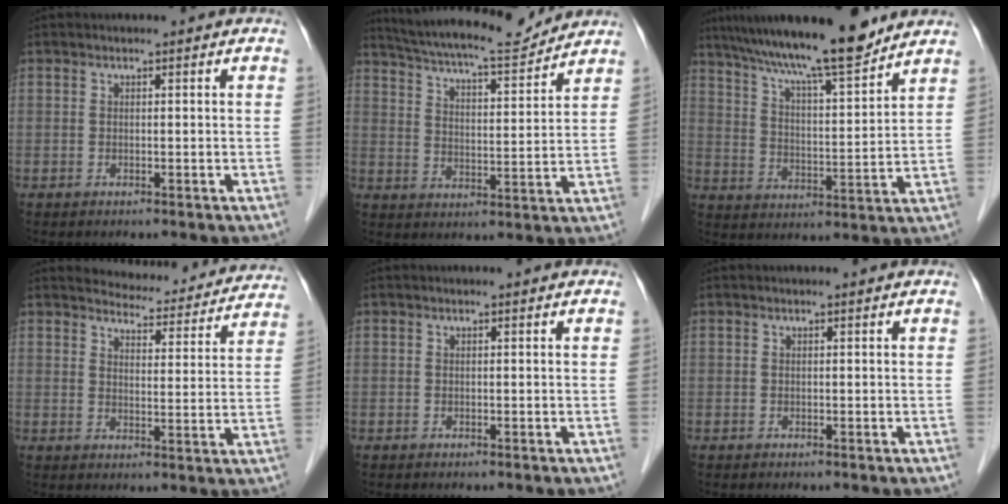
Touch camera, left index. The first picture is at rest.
{"total": 14.7, "force": [13.6, 1.3, 5.3], "torque": [-0.098, 0.003, 0.210]}
{"total": 15.4, "force": [12.9, 0.8, 8.3], "torque": [-0.137, 0.010, 0.211]}
{"total": 13.7, "force": [13.2, 2.8, 2.2], "torque": [-0.010, -0.017, 0.147]}
{"total": 0.0}
{"total": 0.0}